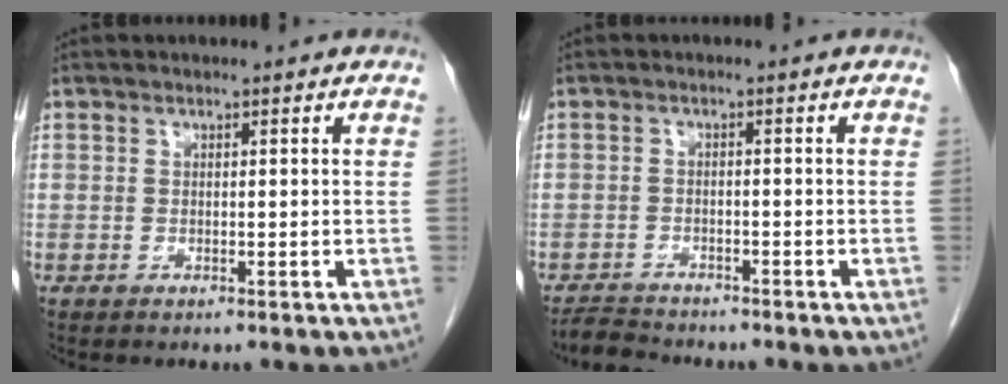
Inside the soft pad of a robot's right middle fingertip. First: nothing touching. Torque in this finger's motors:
{"motor_torque": [0.05, -0.04, 0.00, -0.01]}